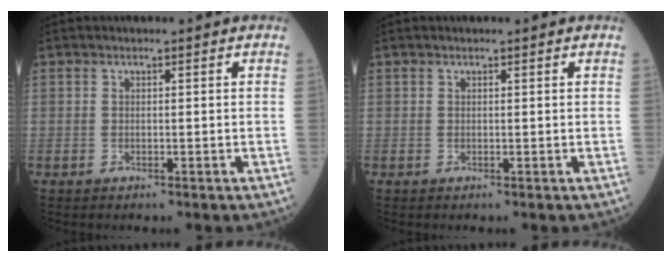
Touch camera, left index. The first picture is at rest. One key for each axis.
{"total": 1.1, "fx": 1.0, "fy": 0.1, "fz": 0.5, "tx": -0.008, "ty": 0.012, "tz": 0.016}